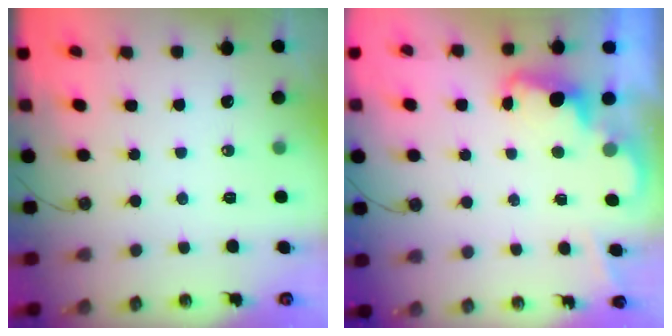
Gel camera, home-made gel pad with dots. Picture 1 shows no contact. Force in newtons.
{"total": 2.5, "press": 2.4, "slide": 0.5}